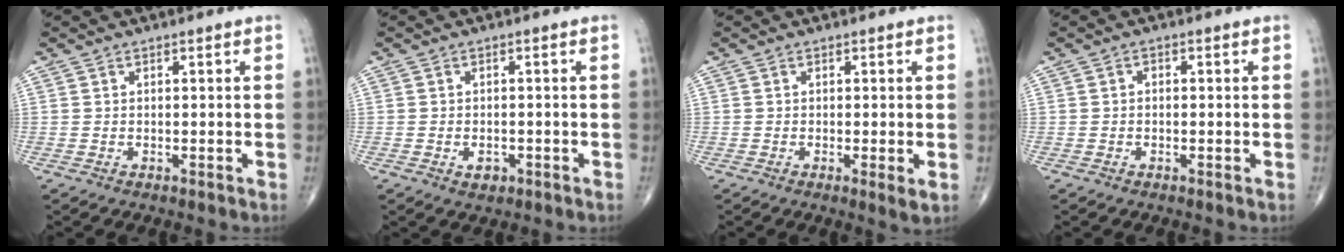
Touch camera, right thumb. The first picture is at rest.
{"total": 2.3, "force": [-1.0, 1.5, 1.4], "torque": [-0.016, 0.002, -0.010]}
{"total": 2.3, "force": [-0.4, 0.3, 2.2], "torque": [-0.042, -0.010, -0.009]}
{"total": 0.7, "force": [-0.2, 0.5, 0.4], "torque": [0.000, 0.000, -0.008]}